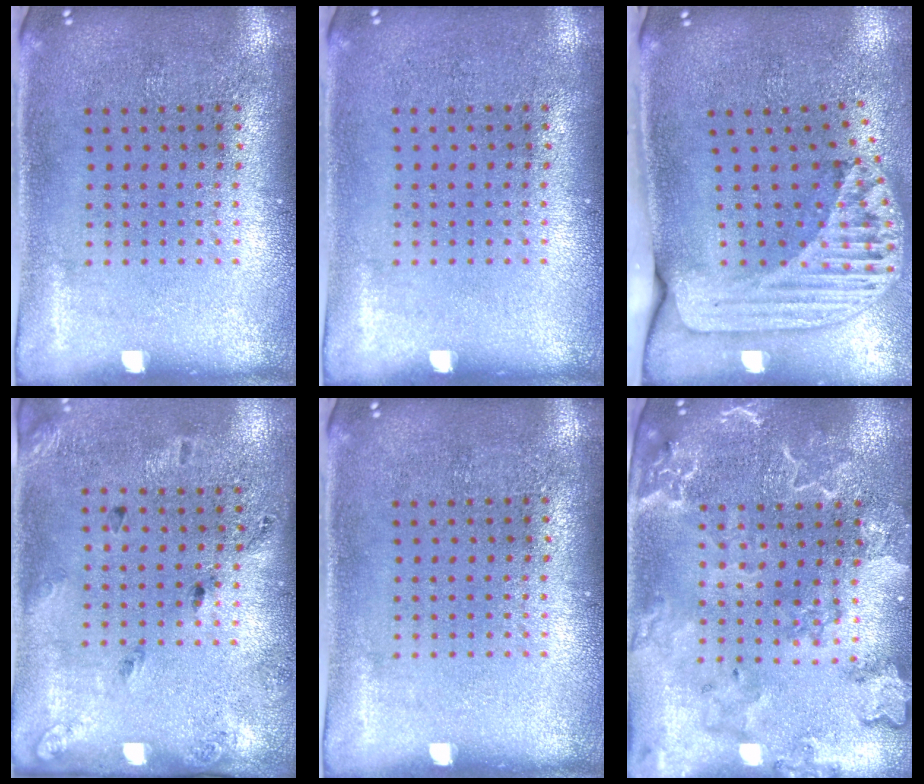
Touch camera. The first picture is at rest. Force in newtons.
{"total": 0.0}
{"total": 2.5, "press": 1.8, "slide": 1.7}
{"total": 1.8, "press": 1.1, "slide": 1.5}
{"total": 0.0}
{"total": 2.6, "press": 2.5, "slide": 0.9}